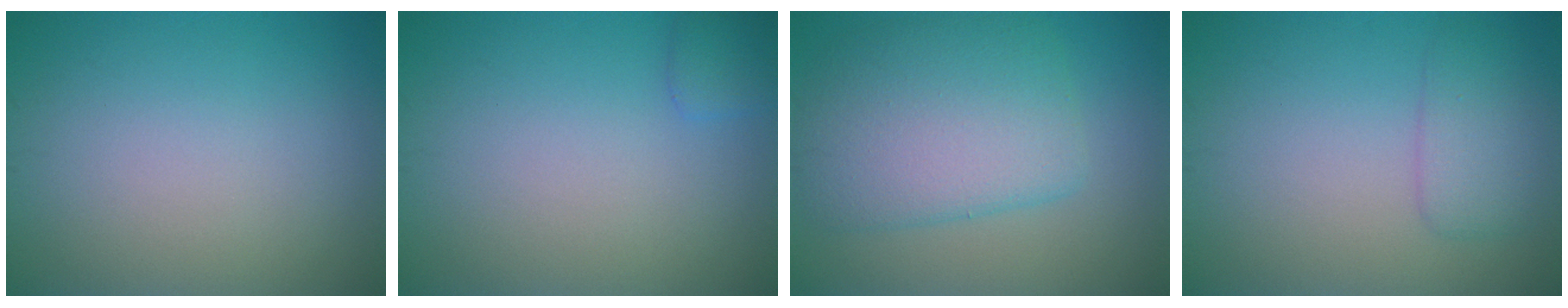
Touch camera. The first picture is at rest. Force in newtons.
{"total": 1.3, "press": 1.3, "slide": 0.1}
{"total": 7.4, "press": 7.4, "slide": 0.3}
{"total": 2.6, "press": 2.6, "slide": 0.0}